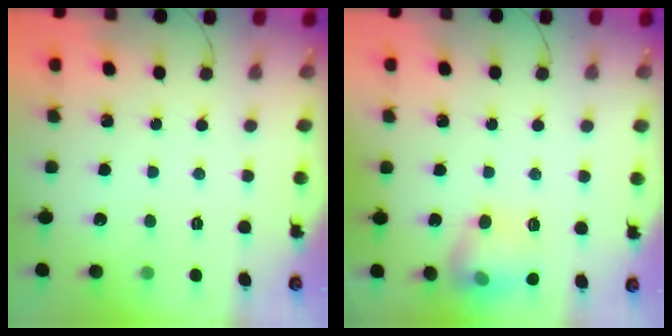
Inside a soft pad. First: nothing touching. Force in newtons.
{"total": 12.6, "press": 12.6, "slide": 1.0}